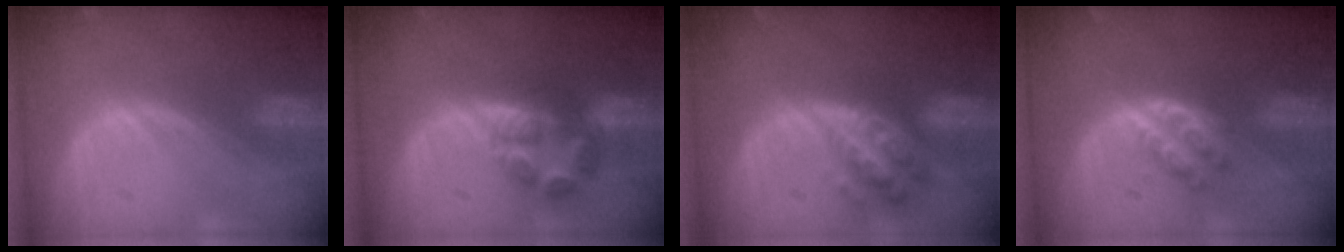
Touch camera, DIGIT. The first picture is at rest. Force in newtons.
{"total": 6.0, "press": 5.9, "slide": 0.8}
{"total": 6.2, "press": 5.6, "slide": 2.6}
{"total": 4.1, "press": 4.1, "slide": 0.4}